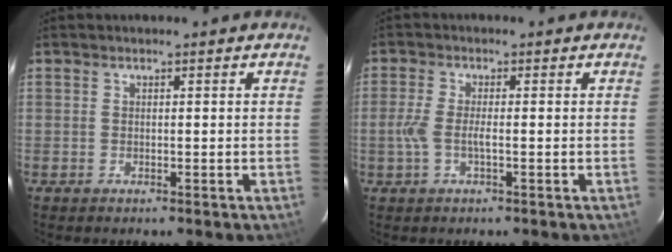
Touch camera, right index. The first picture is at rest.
{"total": 4.0, "force": [-0.9, 0.9, 3.7], "torque": [-0.085, 0.000, -0.019]}